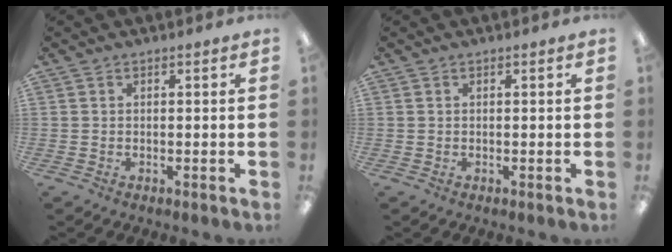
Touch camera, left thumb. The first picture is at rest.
{"total": 0.0}